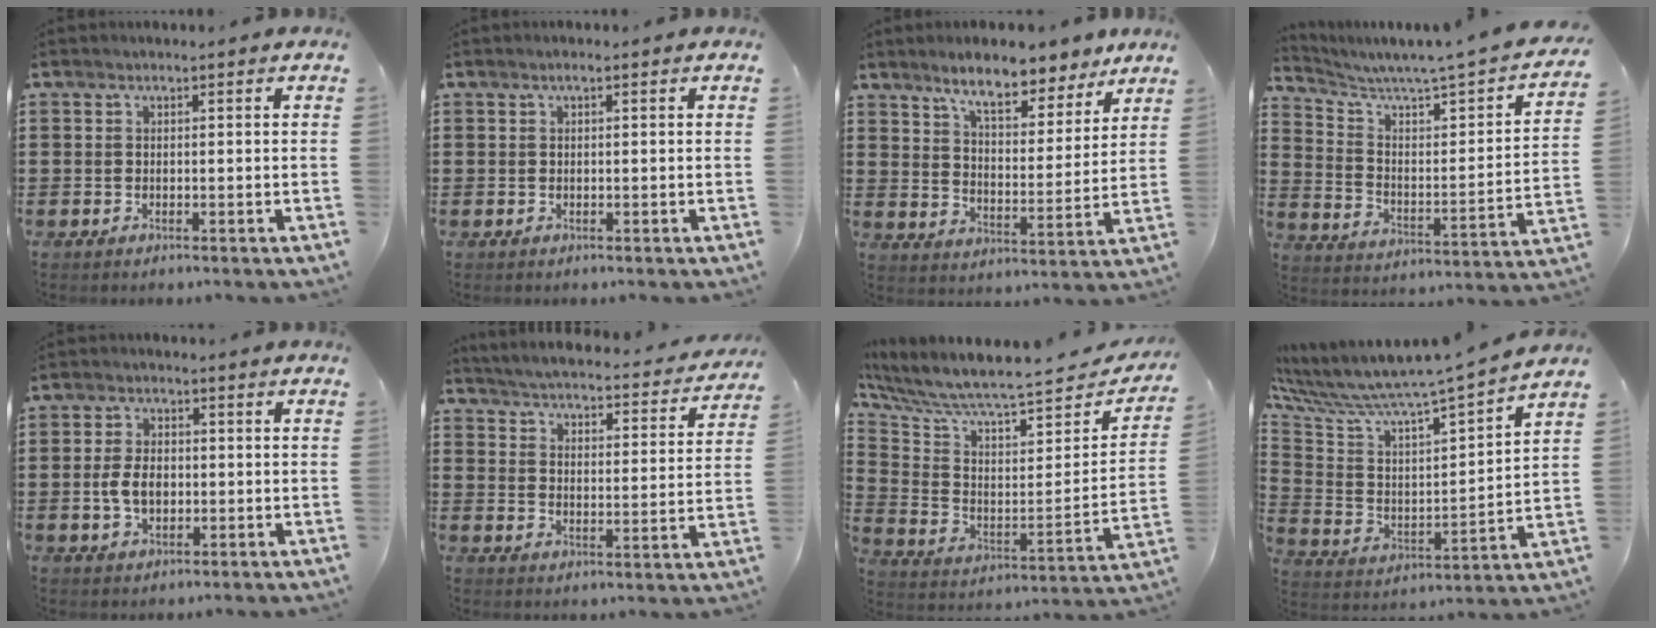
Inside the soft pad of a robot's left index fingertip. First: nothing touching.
{"total": 0.6, "force": [-0.1, 0.1, 0.6], "torque": [-0.011, -0.002, -0.001]}
{"total": 8.3, "force": [7.2, 1.9, 3.8], "torque": [-0.083, -0.026, 0.127]}
{"total": 3.5, "force": [2.7, -0.4, 2.2], "torque": [-0.060, -0.039, 0.033]}
{"total": 4.8, "force": [-0.6, 3.0, 3.7], "torque": [-0.086, 0.002, -0.016]}
{"total": 3.6, "force": [3.5, -0.5, 0.6], "torque": [-0.034, -0.036, 0.052]}
{"total": 6.4, "force": [5.6, 0.6, 3.0], "torque": [-0.091, -0.058, 0.088]}
{"total": 6.4, "force": [5.9, -0.3, 2.4], "torque": [-0.080, -0.070, 0.087]}